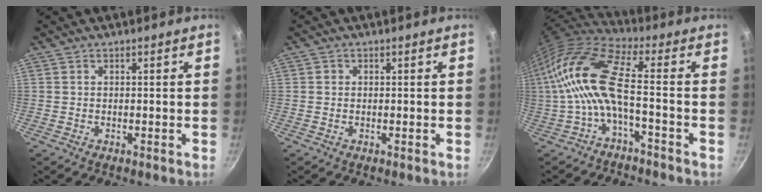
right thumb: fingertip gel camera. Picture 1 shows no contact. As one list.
[{"total": 0.7, "force": [0.1, 0.6, 0.1], "torque": [0.002, 0.002, -0.001]}, {"total": 15.1, "force": [-1.9, 5.0, 14.1], "torque": [-0.310, 0.033, -0.051]}]